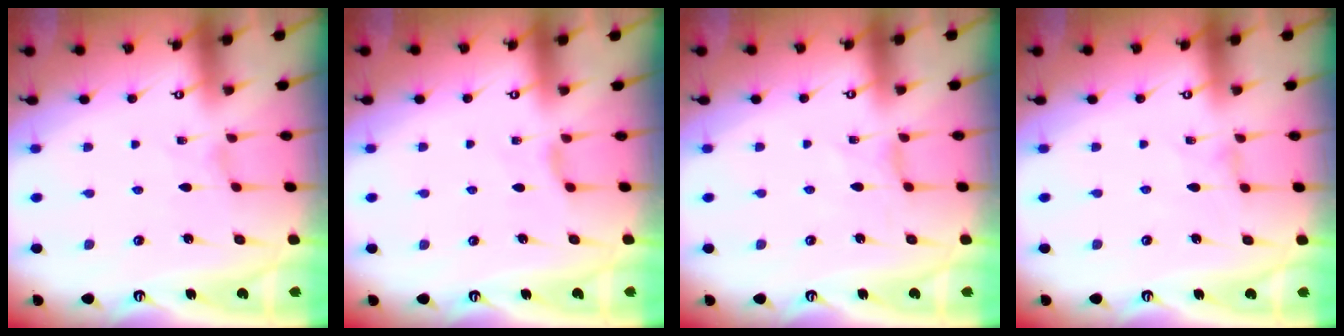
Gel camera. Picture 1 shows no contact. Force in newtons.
{"total": 2.7, "press": 2.7, "slide": 0.6}
{"total": 0.6, "press": 0.6, "slide": 0.1}
{"total": 0.0}